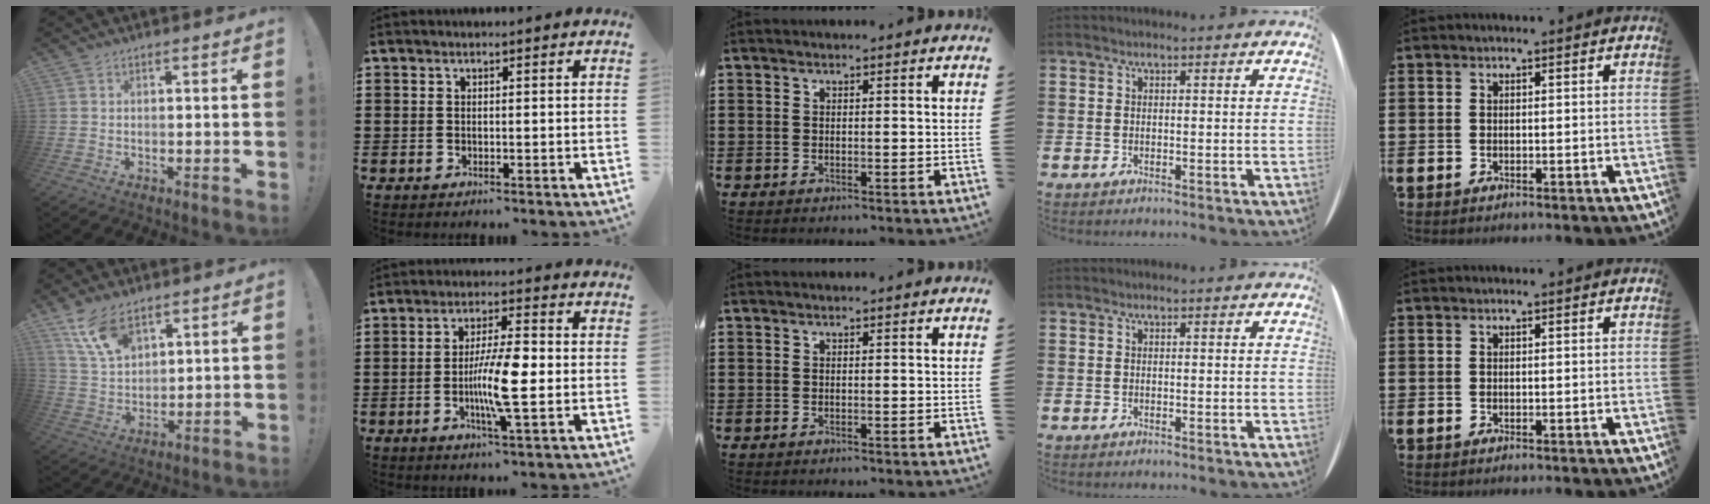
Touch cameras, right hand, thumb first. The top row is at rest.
{"thumb": {"total": 11.7, "force": [7.6, 6.0, 6.7], "torque": [-0.123, -0.032, 0.148]}, "index": {"total": 9.0, "force": [-1.5, 1.5, 8.8], "torque": [-0.169, -0.008, -0.032]}}